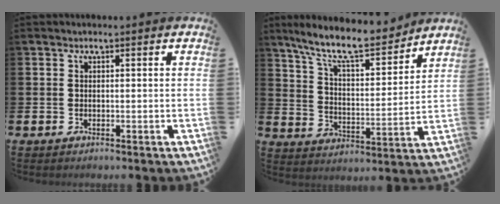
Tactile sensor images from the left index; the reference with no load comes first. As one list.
[{"total": 10.6, "force": [9.3, 2.1, 4.4], "torque": [-0.120, -0.058, 0.163]}]